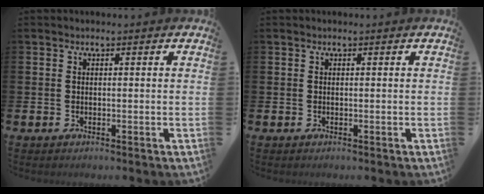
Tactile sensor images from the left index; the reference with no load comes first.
{"total": 0.0}